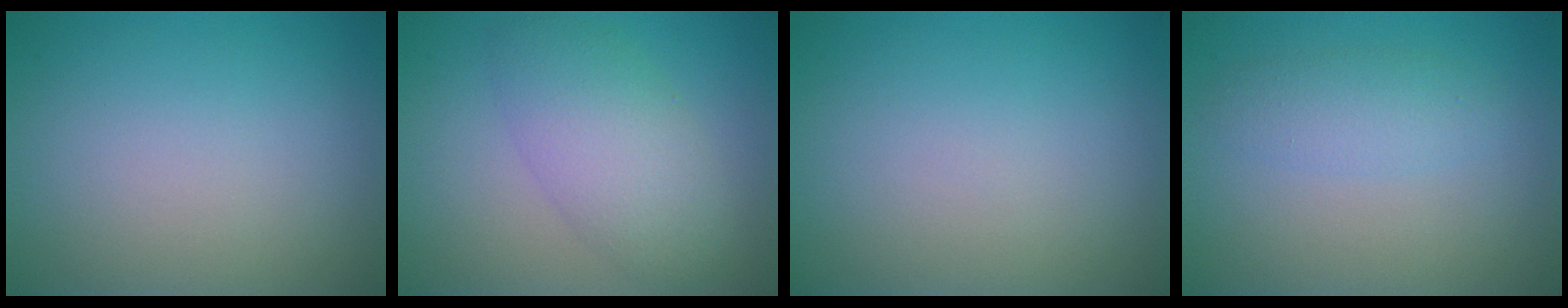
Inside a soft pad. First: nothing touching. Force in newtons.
{"total": 5.1, "press": 5.1, "slide": 0.2}
{"total": 0.0}
{"total": 2.2, "press": 2.2, "slide": 0.1}